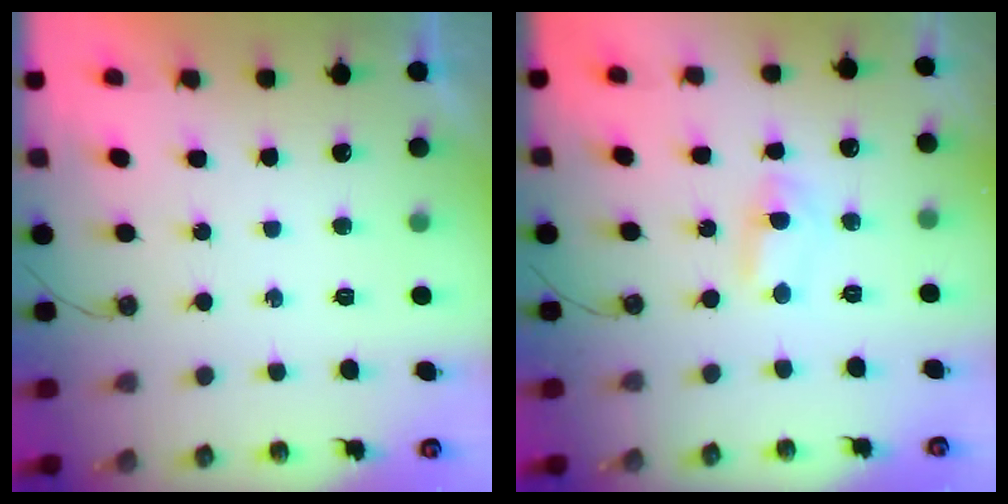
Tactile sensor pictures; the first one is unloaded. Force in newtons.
{"total": 1.1, "press": 0.9, "slide": 0.6}